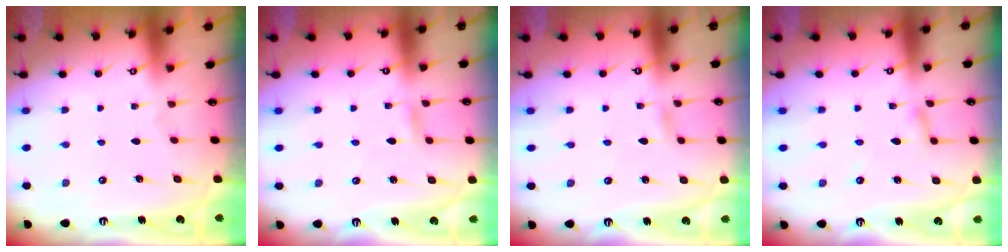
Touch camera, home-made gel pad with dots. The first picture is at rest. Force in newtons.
{"total": 1.9, "press": 1.9, "slide": 0.1}
{"total": 1.8, "press": 1.8, "slide": 0.2}
{"total": 2.7, "press": 2.7, "slide": 0.2}